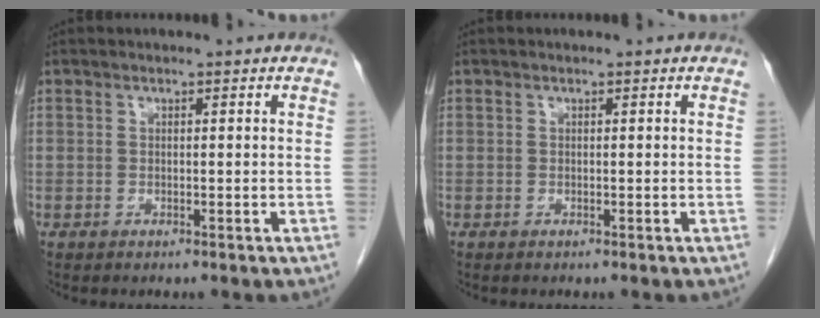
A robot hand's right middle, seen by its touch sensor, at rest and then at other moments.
{"total": 0.0}